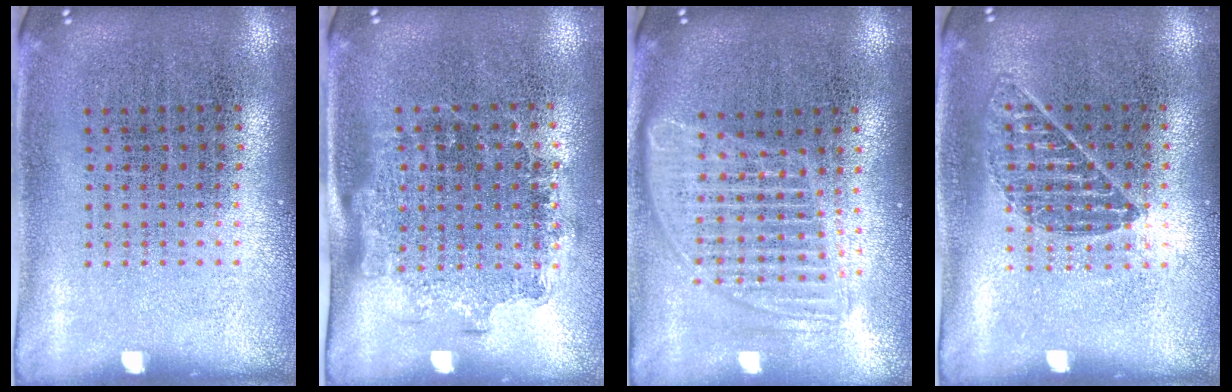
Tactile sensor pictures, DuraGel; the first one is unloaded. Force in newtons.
{"total": 1.3, "press": 1.1, "slide": 0.7}
{"total": 1.7, "press": 1.4, "slide": 1.0}
{"total": 0.9, "press": 0.8, "slide": 0.3}